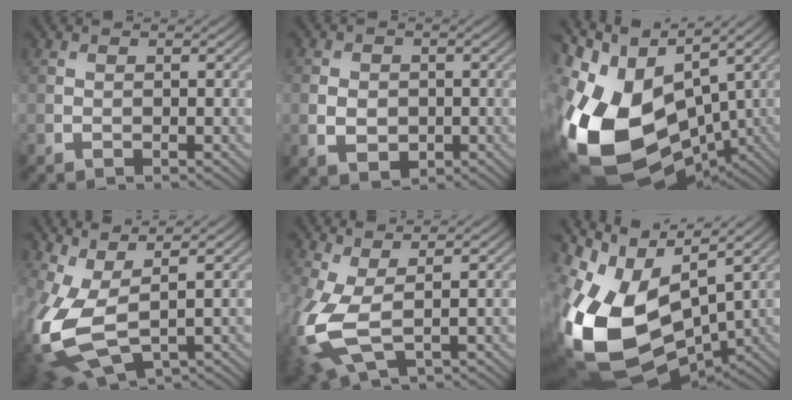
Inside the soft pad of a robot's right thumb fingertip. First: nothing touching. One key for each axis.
{"total": 3.6, "fx": -0.6, "fy": 2.8, "fz": 2.3, "tx": -0.047, "ty": -0.007, "tz": -0.011}
{"total": 18.9, "fx": -4.2, "fy": 11.3, "fz": 14.5, "tx": -0.340, "ty": -0.028, "tz": -0.059}
{"total": 10.9, "fx": -0.3, "fy": 5.3, "fz": 9.5, "tx": -0.257, "ty": -0.019, "tz": 0.005}
{"total": 8.8, "fx": -0.9, "fy": 4.6, "fz": 7.5, "tx": -0.214, "ty": -0.021, "tz": -0.013}
{"total": 17.7, "fx": -2.6, "fy": 10.2, "fz": 14.2, "tx": -0.348, "ty": -0.028, "tz": -0.028}